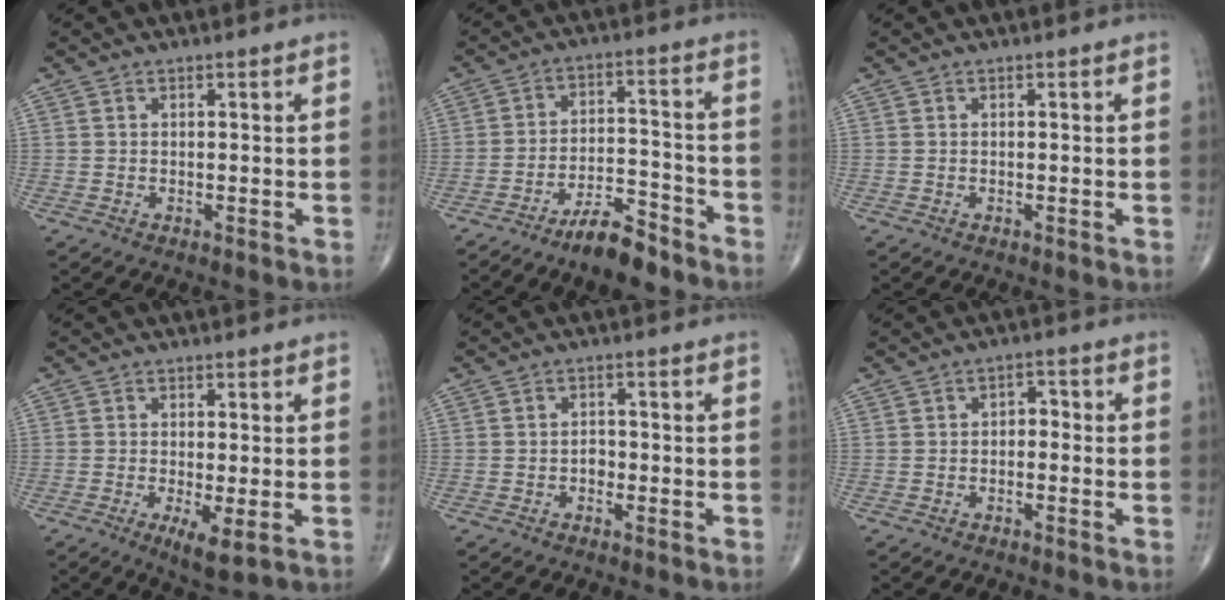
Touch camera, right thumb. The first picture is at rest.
{"total": 8.8, "force": [-6.9, 2.6, 4.8], "torque": [-0.075, 0.055, -0.122]}
{"total": 0.0}
{"total": 4.7, "force": [-1.3, 1.2, 4.3], "torque": [-0.079, -0.016, -0.023]}
{"total": 1.7, "force": [-0.7, 1.3, 1.0], "torque": [-0.006, 0.006, -0.016]}
{"total": 2.5, "force": [-0.5, 1.7, 1.7], "torque": [-0.011, 0.017, -0.017]}